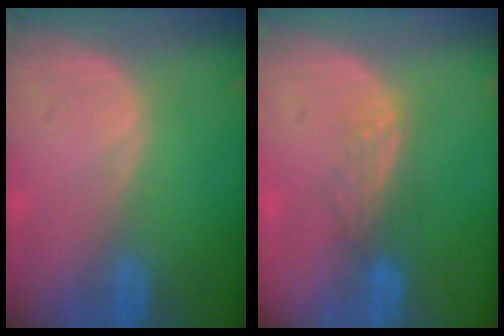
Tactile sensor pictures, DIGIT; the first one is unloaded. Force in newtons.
{"total": 2.9, "press": 2.7, "slide": 1.1}